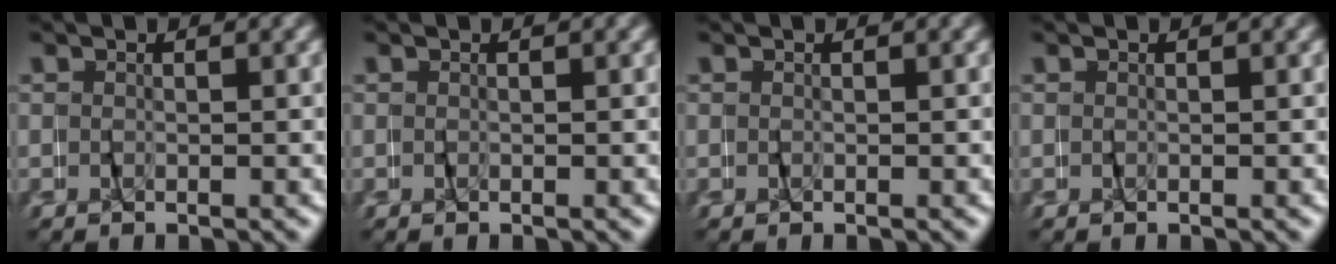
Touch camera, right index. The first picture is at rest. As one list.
[{"total": 0.0}, {"total": 0.0}, {"total": 0.0}]